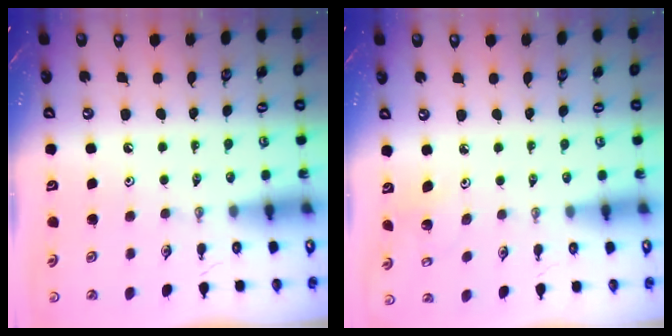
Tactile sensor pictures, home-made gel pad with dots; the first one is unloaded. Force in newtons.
{"total": 4.2, "press": 4.2, "slide": 0.2}